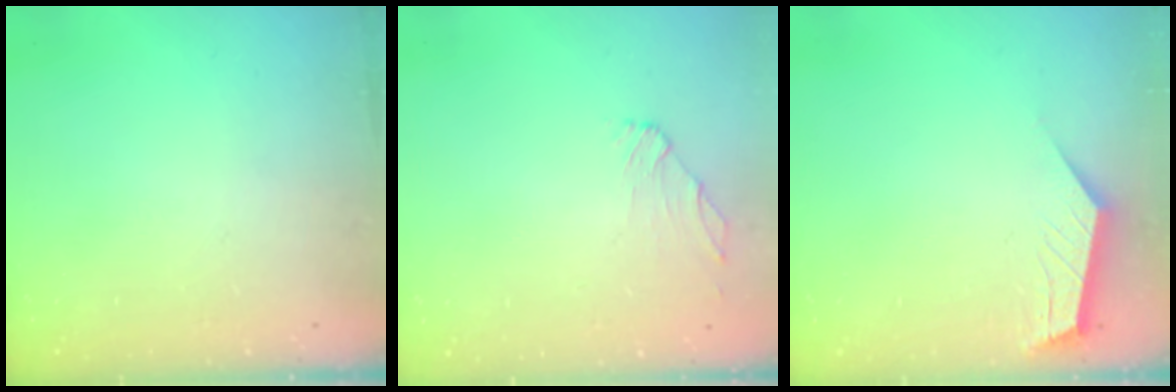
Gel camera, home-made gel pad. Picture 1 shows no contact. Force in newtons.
{"total": 0.6, "press": 0.5, "slide": 0.3}
{"total": 2.5, "press": 2.4, "slide": 0.3}